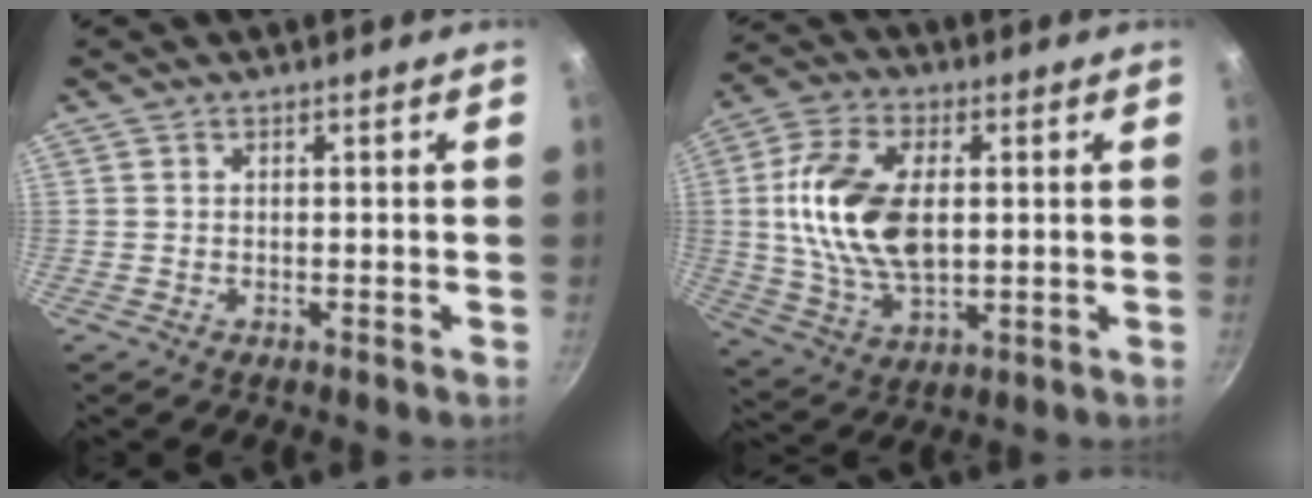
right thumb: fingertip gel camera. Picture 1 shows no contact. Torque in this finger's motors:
{"motor_torque": [1.20, 2.24, 2.02, 0.01, 0.27]}